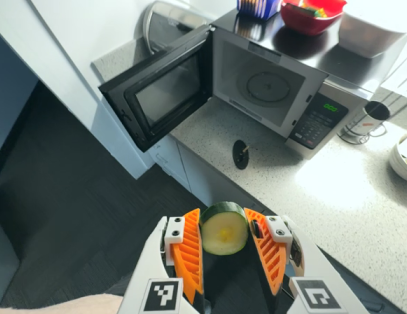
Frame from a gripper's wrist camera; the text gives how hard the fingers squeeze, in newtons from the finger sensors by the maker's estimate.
{"total": 11.0, "left": 11.1, "right": 11.0}